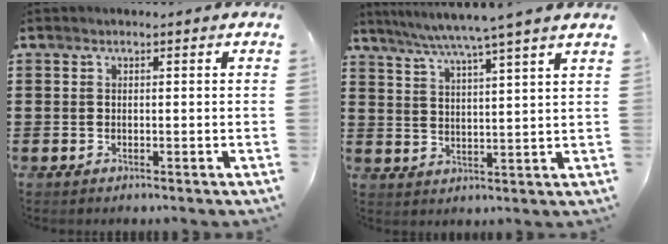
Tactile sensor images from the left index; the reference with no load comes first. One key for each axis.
{"total": 6.0, "fx": 5.1, "fy": -1.4, "fz": 2.9, "tx": -0.071, "ty": -0.029, "tz": 0.085}